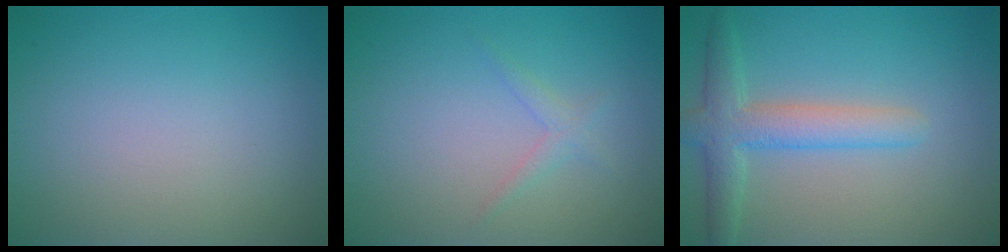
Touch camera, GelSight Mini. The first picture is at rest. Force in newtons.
{"total": 1.1, "press": 1.1, "slide": 0.0}
{"total": 3.9, "press": 3.9, "slide": 0.2}